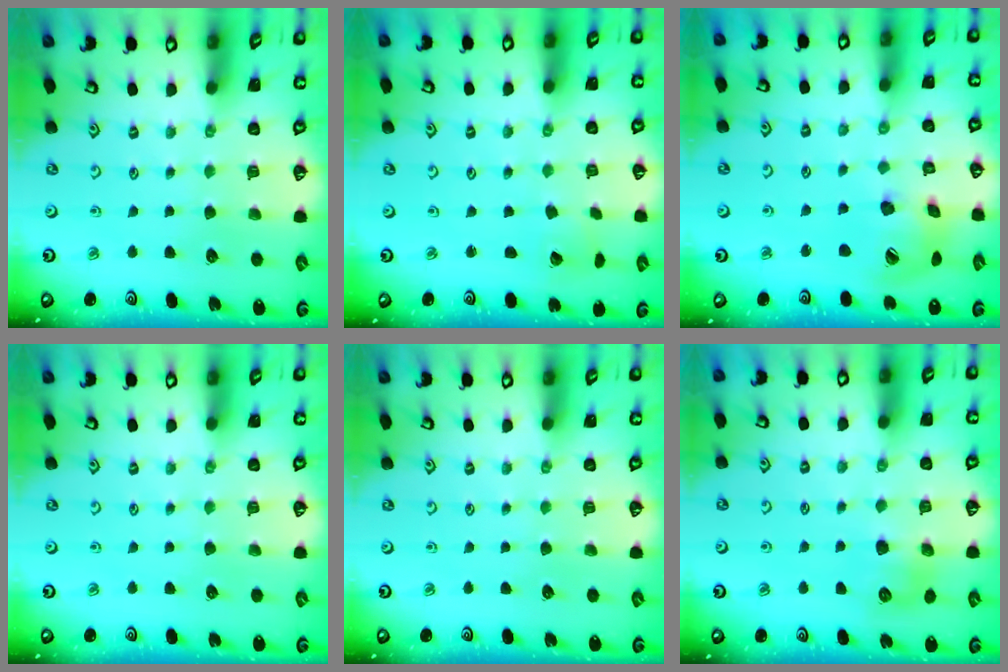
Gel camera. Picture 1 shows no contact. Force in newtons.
{"total": 2.3, "press": 2.3, "slide": 0.1}
{"total": 15.5, "press": 15.3, "slide": 2.2}
{"total": 0.0}
{"total": 0.0}
{"total": 7.1, "press": 7.0, "slide": 0.4}